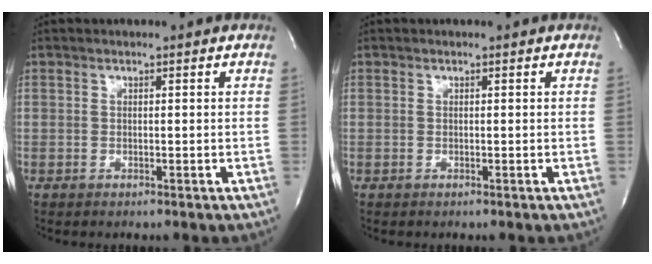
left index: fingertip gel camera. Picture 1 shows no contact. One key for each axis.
{"total": 0.0}